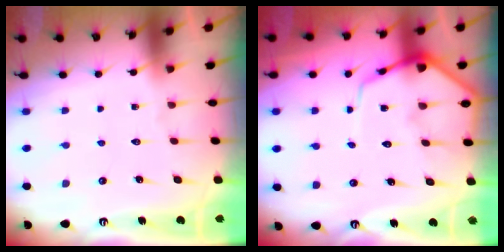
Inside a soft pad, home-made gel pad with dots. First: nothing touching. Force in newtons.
{"total": 8.5, "press": 8.5, "slide": 0.8}